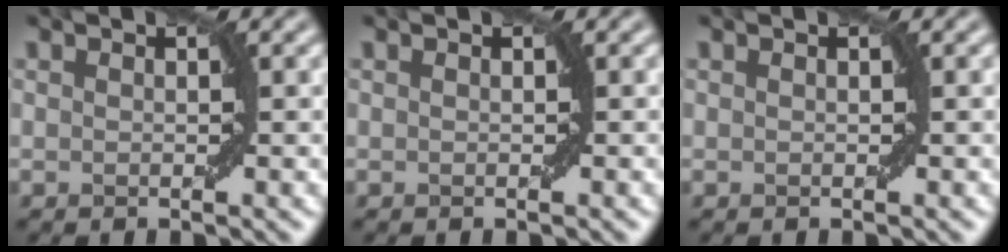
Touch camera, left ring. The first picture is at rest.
{"total": 0.0}
{"total": 0.0}